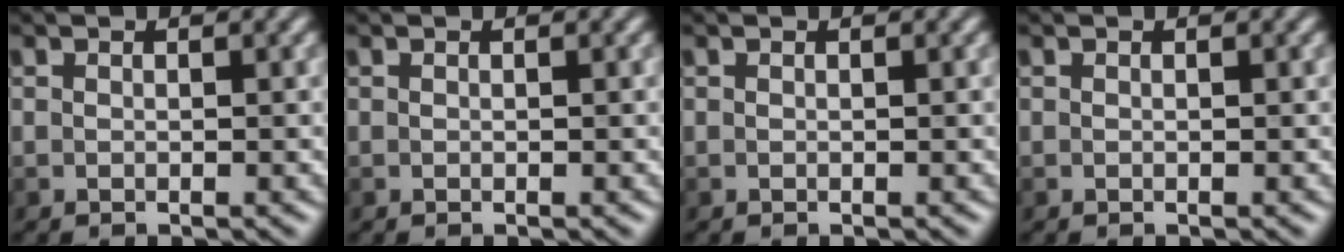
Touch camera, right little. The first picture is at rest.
{"total": 0.0}
{"total": 0.0}
{"total": 0.0}